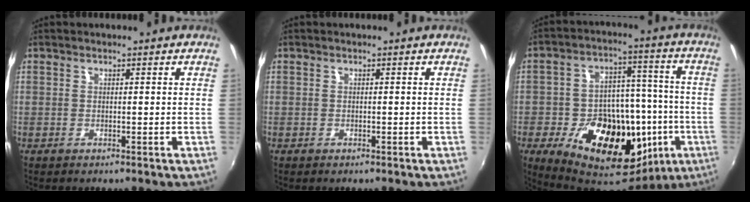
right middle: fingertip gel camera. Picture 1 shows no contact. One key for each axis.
{"total": 0.0}
{"total": 26.8, "fx": -9.1, "fy": 16.4, "fz": 19.1, "tx": -0.354, "ty": -0.001, "tz": -0.115}